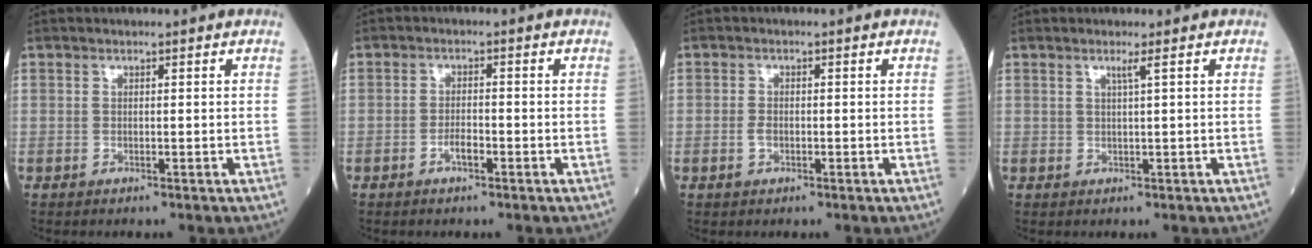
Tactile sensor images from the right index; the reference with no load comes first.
{"total": 2.1, "force": [-1.1, 0.6, 1.7], "torque": [-0.026, 0.003, -0.021]}
{"total": 1.5, "force": [-0.5, 0.9, 1.1], "torque": [-0.023, 0.001, -0.009]}
{"total": 1.5, "force": [0.6, -1.0, 0.9], "torque": [-0.028, -0.008, 0.014]}